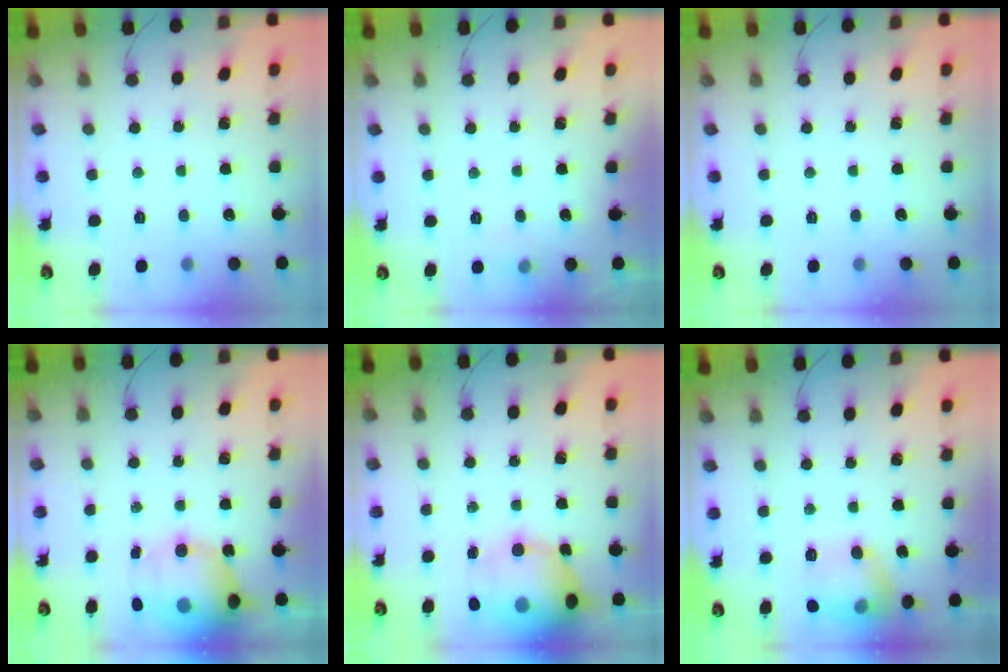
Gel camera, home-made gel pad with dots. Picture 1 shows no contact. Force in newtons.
{"total": 8.0, "press": 4.0, "slide": 7.0}
{"total": 0.0}
{"total": 18.0, "press": 17.5, "slide": 4.2}
{"total": 17.6, "press": 17.3, "slide": 2.7}
{"total": 12.8, "press": 12.7, "slide": 1.1}